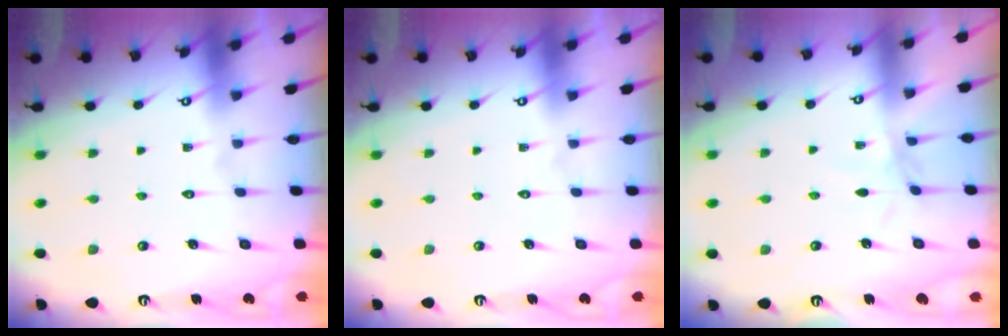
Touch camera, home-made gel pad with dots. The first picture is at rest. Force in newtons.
{"total": 0.0}
{"total": 1.6, "press": 1.6, "slide": 0.3}